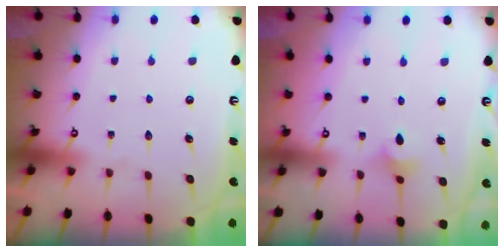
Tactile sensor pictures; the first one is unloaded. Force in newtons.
{"total": 3.2, "press": 3.2, "slide": 0.8}